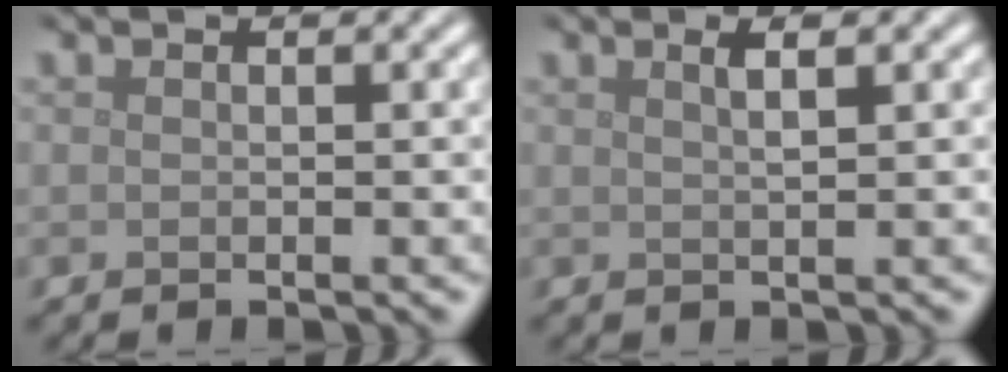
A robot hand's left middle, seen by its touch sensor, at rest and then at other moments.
{"total": 1.6, "force": [0.8, 0.4, 1.3], "torque": [-0.016, 0.005, 0.009]}